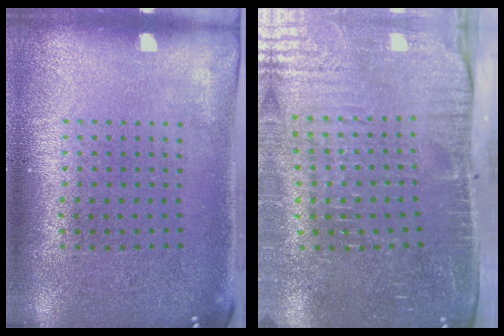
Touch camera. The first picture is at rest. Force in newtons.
{"total": 4.8, "press": 4.1, "slide": 2.4}